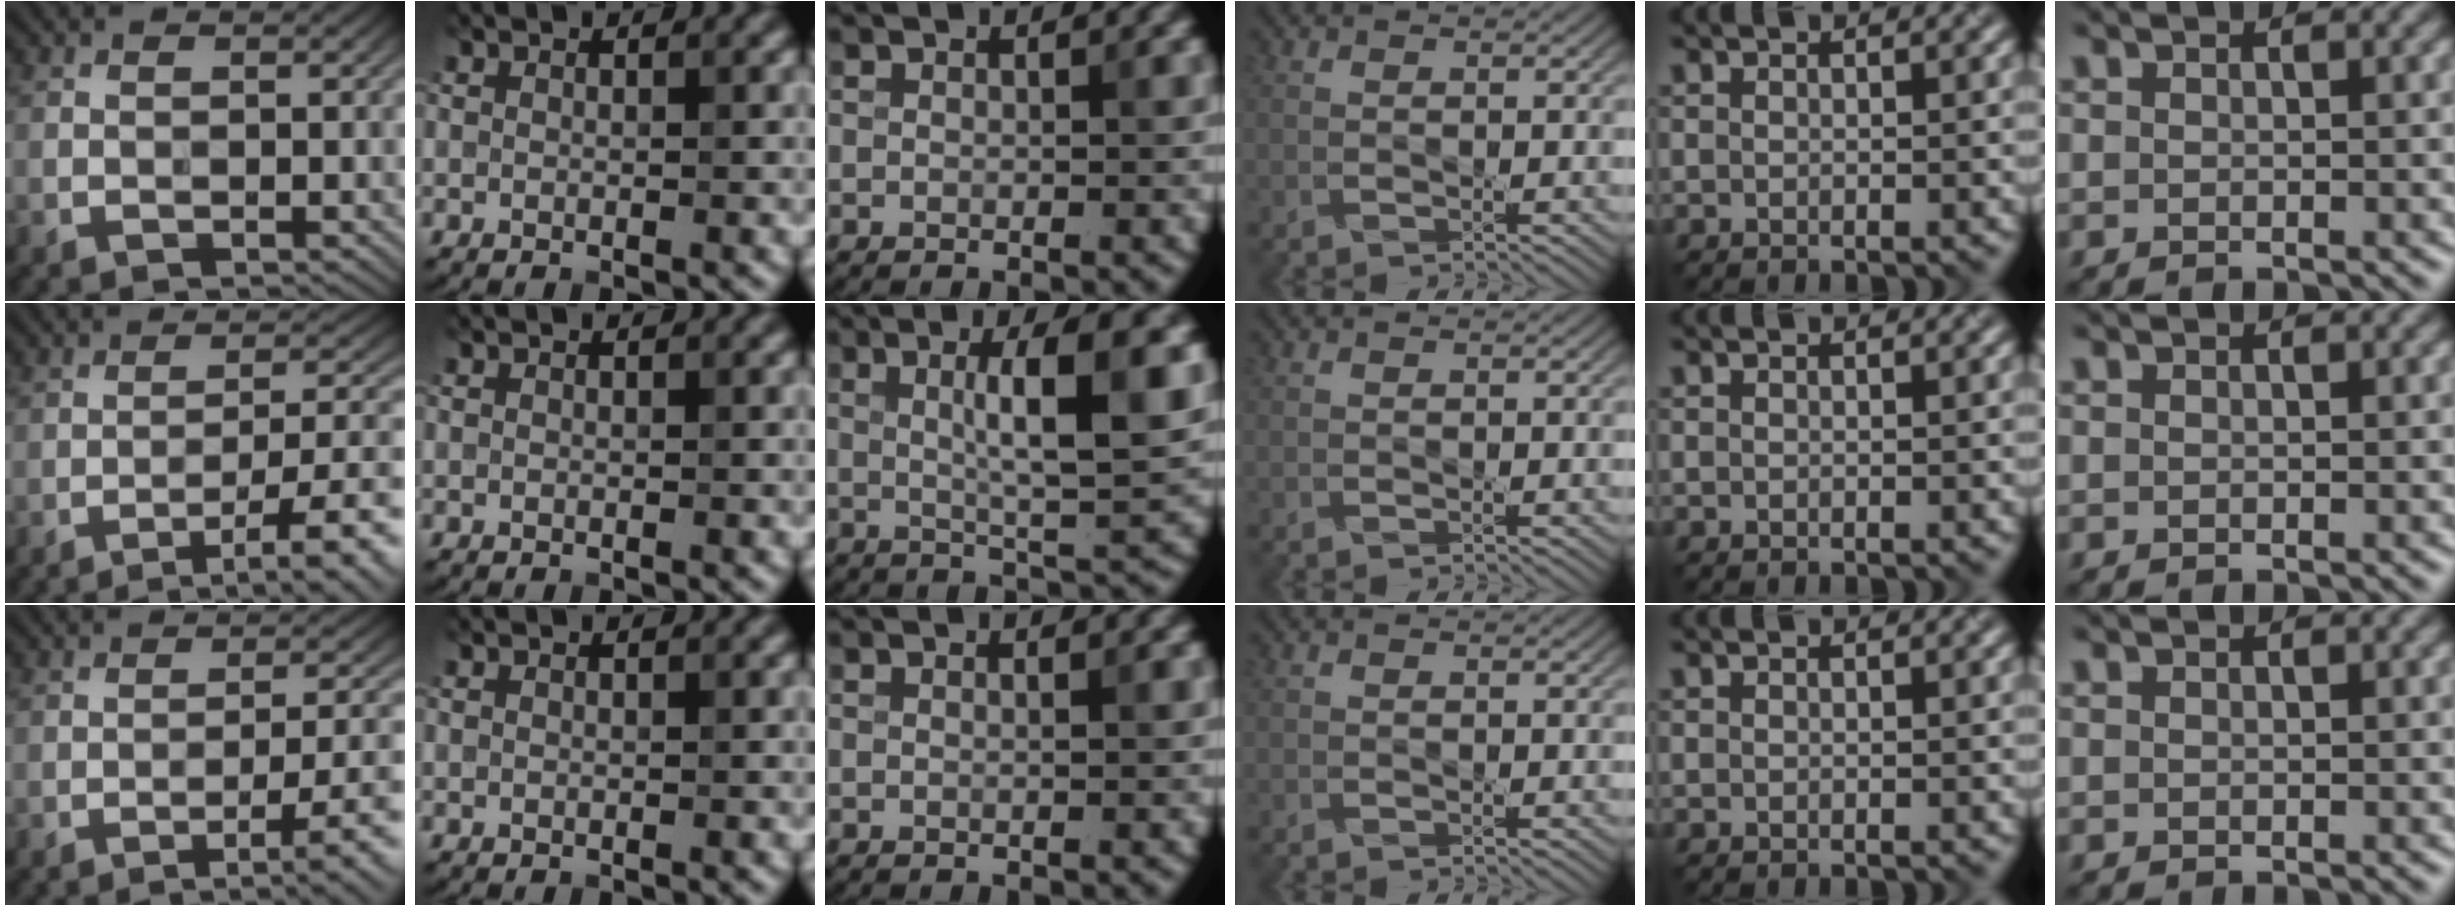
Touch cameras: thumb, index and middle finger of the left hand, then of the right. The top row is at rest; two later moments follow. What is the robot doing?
{"motion": "pour", "object": "measuring cup"}